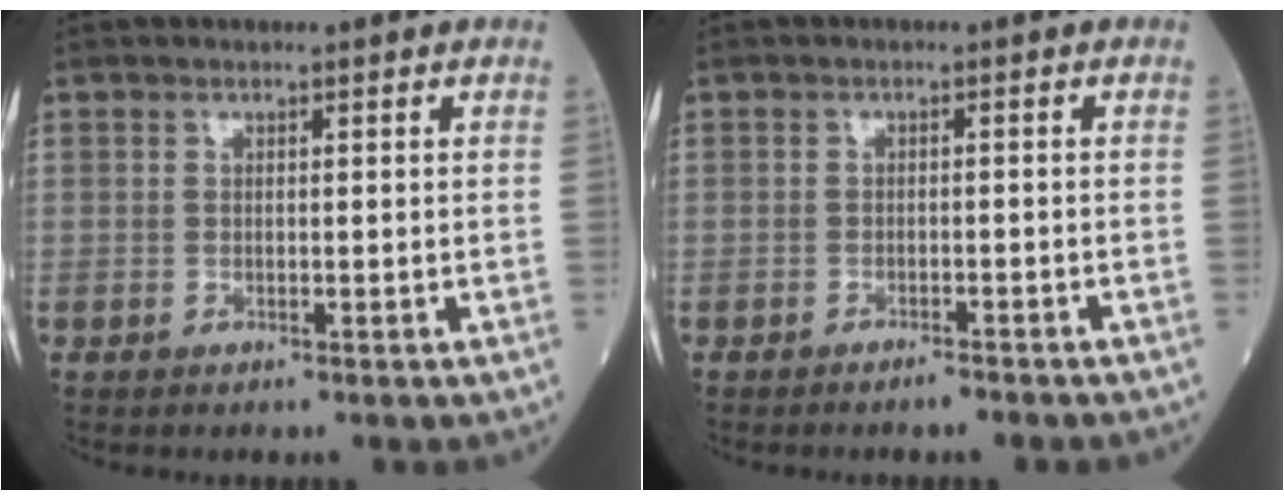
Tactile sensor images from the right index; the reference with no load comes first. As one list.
[{"total": 2.1, "force": [-1.9, 0.2, 1.0], "torque": [-0.016, -0.002, -0.023]}]